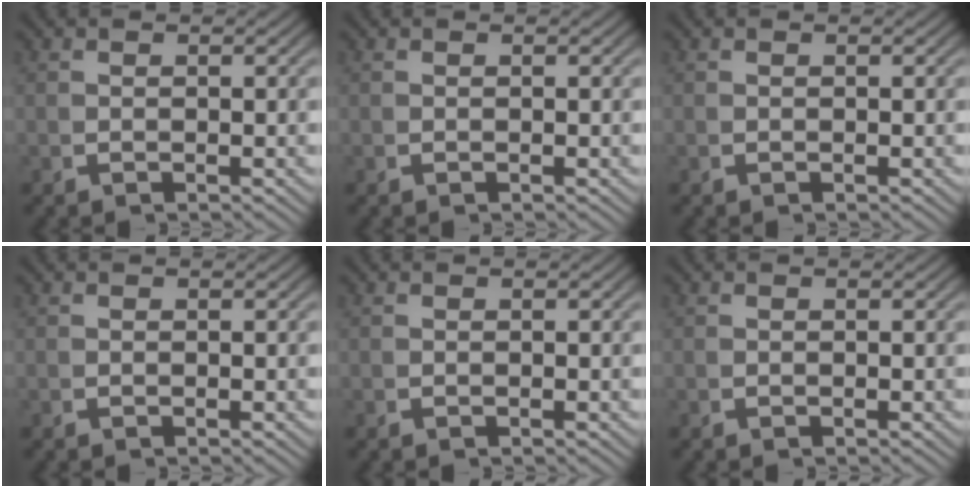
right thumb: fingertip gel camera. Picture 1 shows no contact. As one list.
[{"total": 0.0}, {"total": 0.0}, {"total": 0.0}, {"total": 0.0}, {"total": 0.0}]